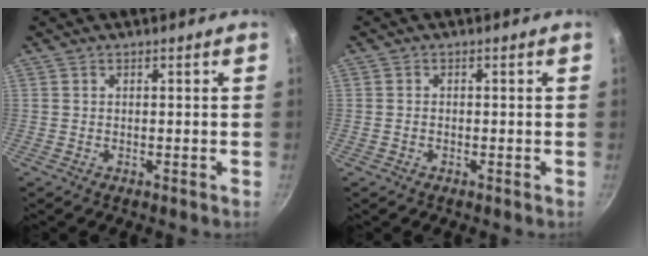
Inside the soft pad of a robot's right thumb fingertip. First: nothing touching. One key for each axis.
{"total": 0.8, "fx": -0.5, "fy": 0.4, "fz": 0.4, "tx": -0.010, "ty": 0.004, "tz": -0.011}